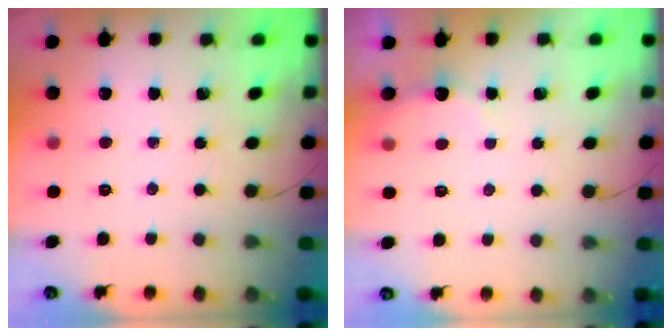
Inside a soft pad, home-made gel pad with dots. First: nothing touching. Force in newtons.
{"total": 2.8, "press": 2.6, "slide": 0.8}